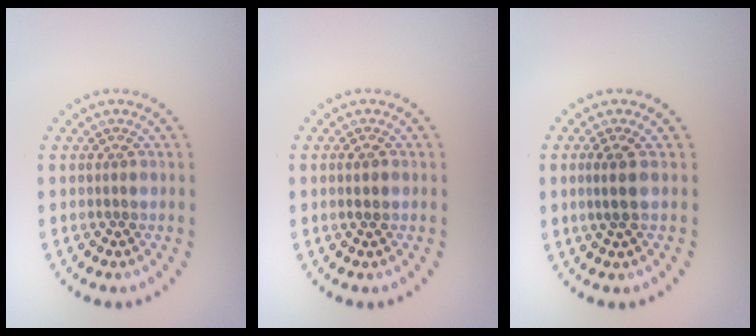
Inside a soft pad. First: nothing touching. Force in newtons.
{"total": 1.1, "press": 1.0, "slide": 0.4}
{"total": 2.0, "press": 1.5, "slide": 1.3}